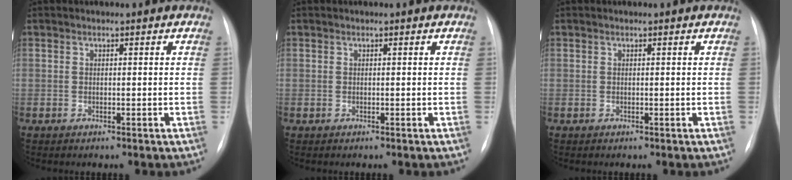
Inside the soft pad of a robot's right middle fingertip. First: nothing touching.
{"total": 0.0}
{"total": 0.0}